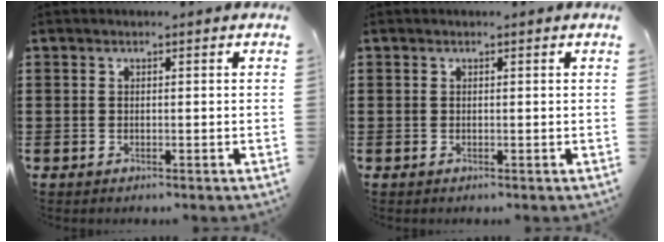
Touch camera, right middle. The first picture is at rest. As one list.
[{"total": 0.0}]